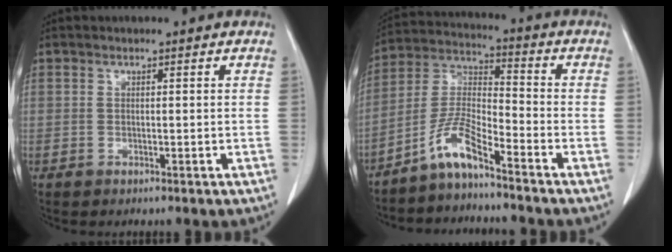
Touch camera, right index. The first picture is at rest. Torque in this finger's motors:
{"motor_torque": [0.67, -0.62, 0.32, 0.08]}